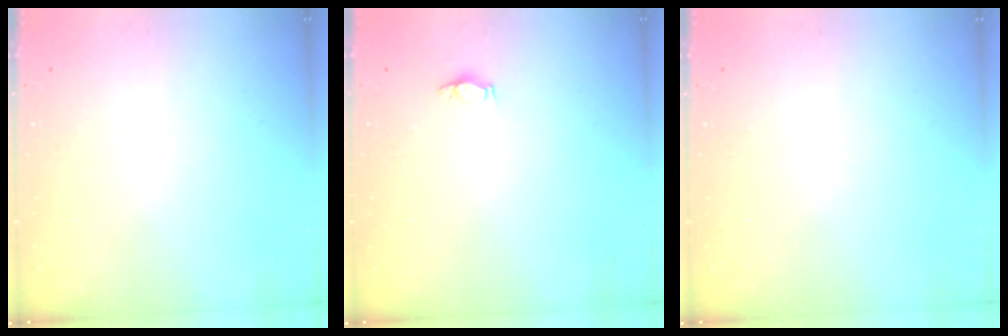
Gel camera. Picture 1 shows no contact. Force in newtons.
{"total": 2.9, "press": 2.7, "slide": 1.1}
{"total": 0.0}